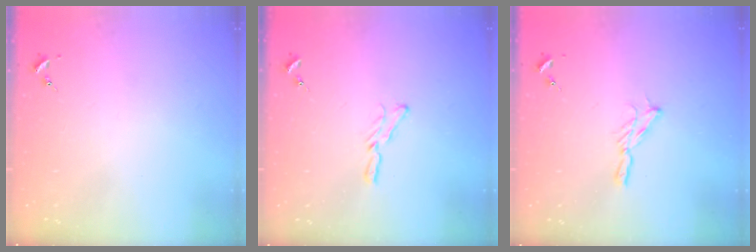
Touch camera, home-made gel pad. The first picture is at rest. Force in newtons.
{"total": 5.6, "press": 5.6, "slide": 0.5}
{"total": 5.4, "press": 5.4, "slide": 0.4}